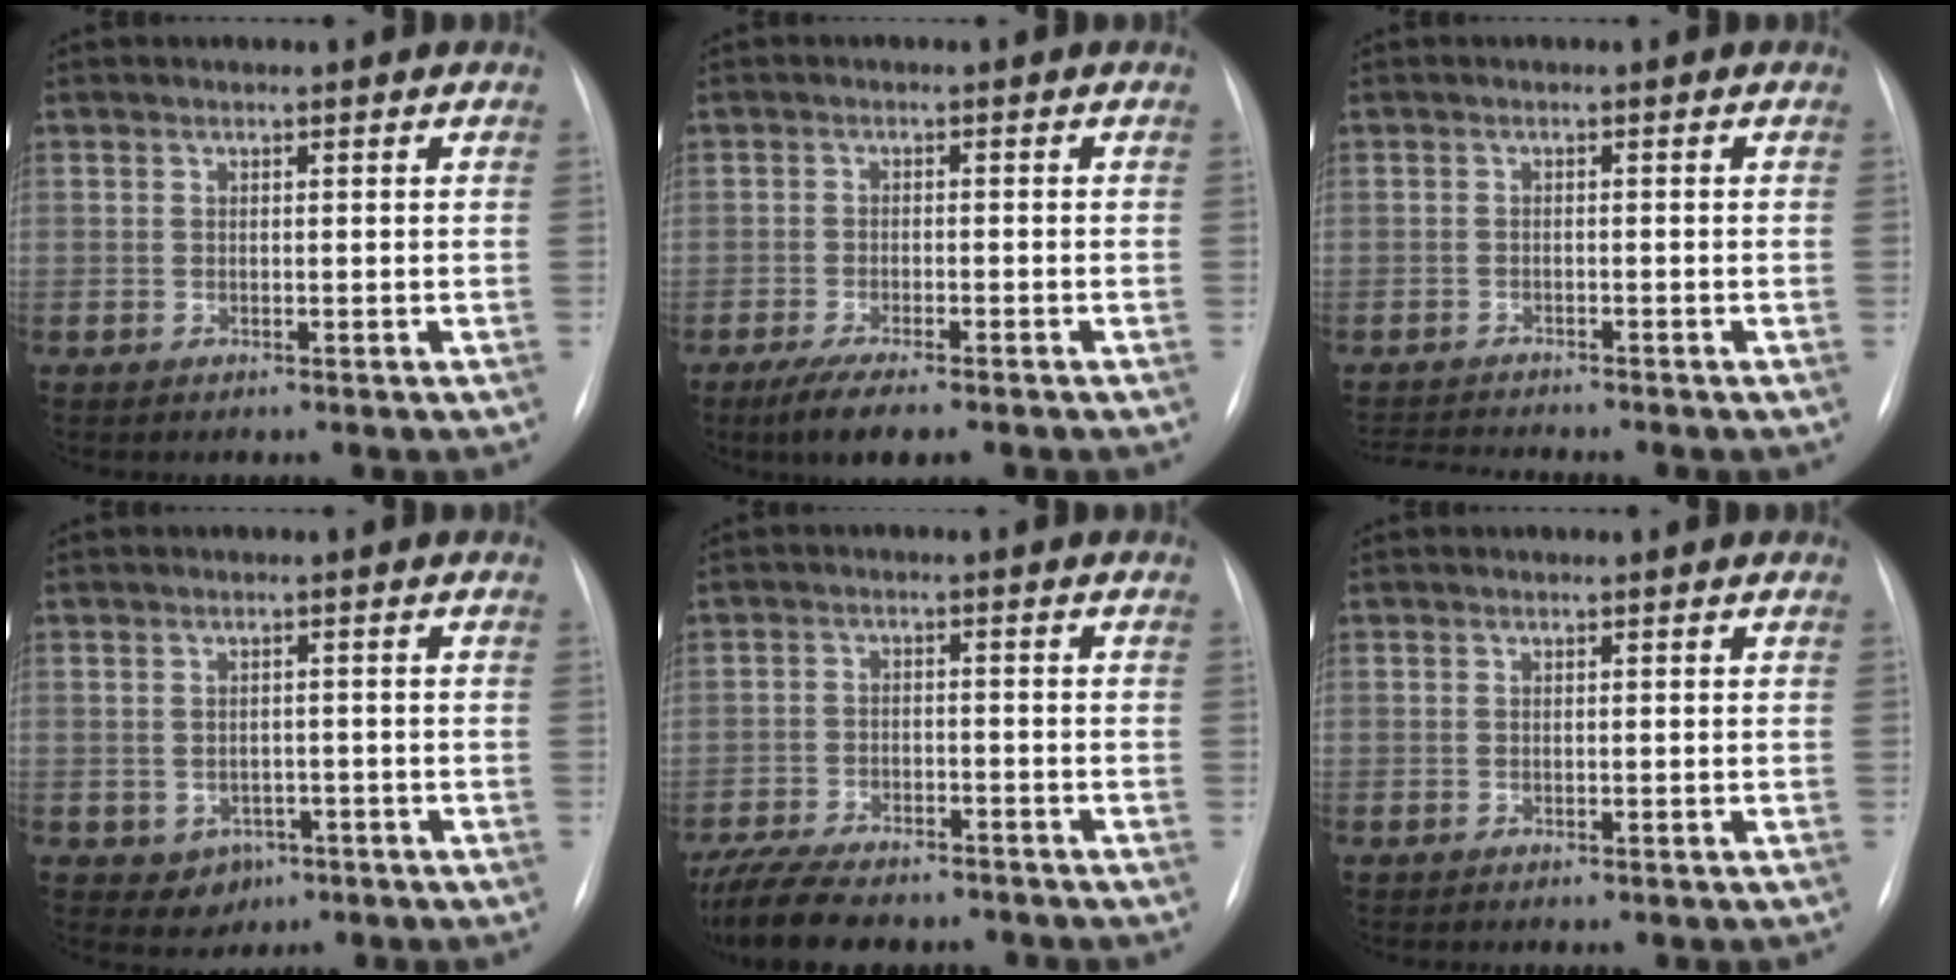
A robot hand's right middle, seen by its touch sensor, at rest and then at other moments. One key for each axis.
{"total": 6.6, "fx": -4.8, "fy": 1.1, "fz": 4.4, "tx": -0.076, "ty": -0.017, "tz": -0.072}
{"total": 4.3, "fx": -4.2, "fy": -0.6, "fz": 0.7, "tx": -0.012, "ty": -0.017, "tz": -0.070}
{"total": 3.6, "fx": -1.6, "fy": 3.0, "fz": 1.2, "tx": -0.011, "ty": 0.007, "tz": -0.011}
{"total": 13.8, "fx": -11.6, "fy": 4.3, "fz": 6.1, "tx": -0.130, "ty": -0.008, "tz": -0.175}
{"total": 0.0}